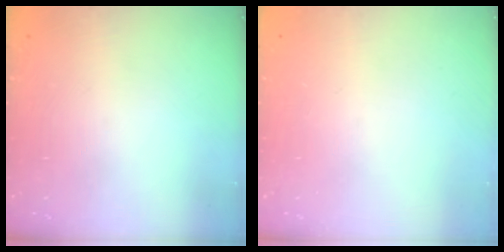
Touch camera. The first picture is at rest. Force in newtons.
{"total": 0.0}